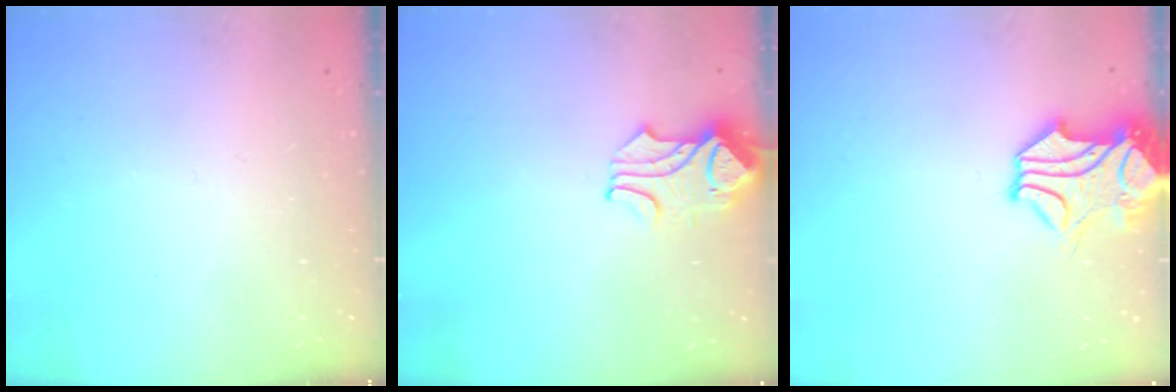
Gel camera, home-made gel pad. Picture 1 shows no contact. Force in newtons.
{"total": 1.5, "press": 1.5, "slide": 0.5}
{"total": 2.4, "press": 2.1, "slide": 1.2}